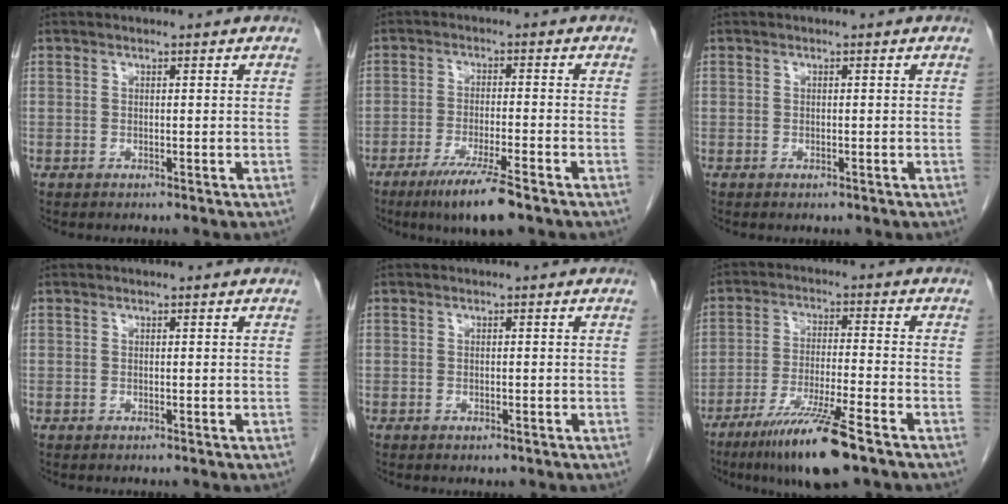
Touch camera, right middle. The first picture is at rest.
{"total": 8.0, "force": [-5.4, 0.3, 5.9], "torque": [-0.105, -0.020, -0.091]}
{"total": 0.5, "force": [-0.3, 0.3, 0.3], "torque": [-0.007, -0.001, -0.002]}
{"total": 0.0}
{"total": 0.8, "force": [-0.5, 0.4, 0.4], "torque": [-0.009, -0.001, -0.003]}
{"total": 11.4, "force": [-7.5, 0.3, 8.5], "torque": [-0.161, -0.033, -0.133]}